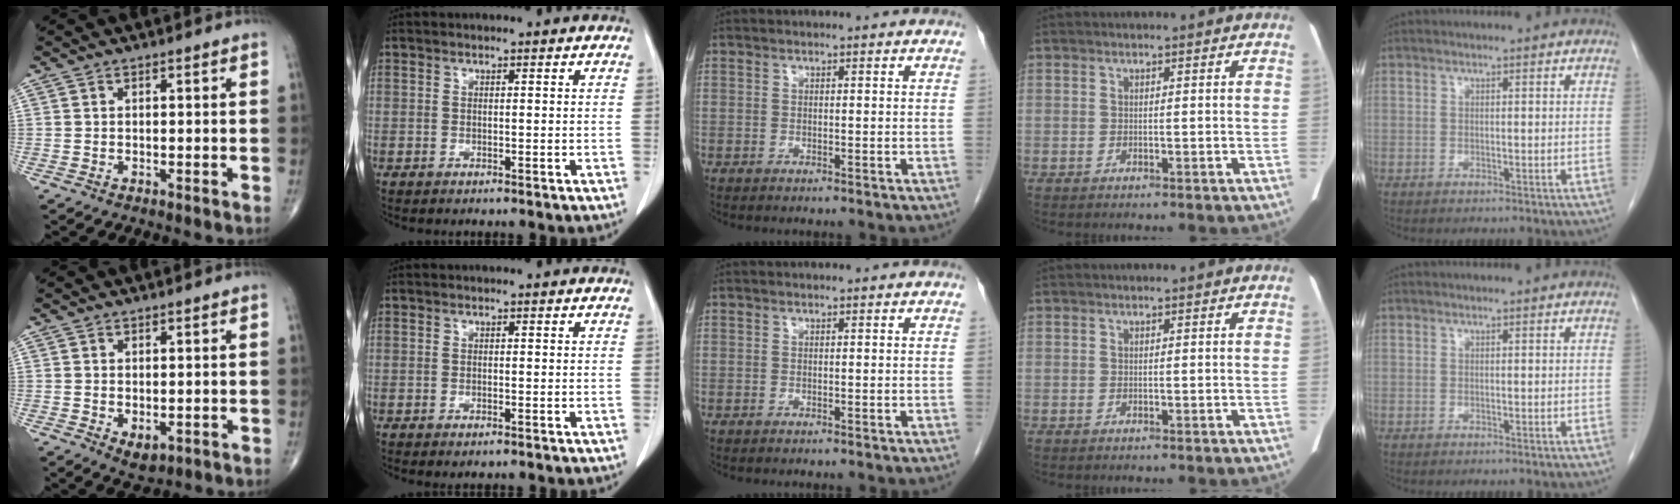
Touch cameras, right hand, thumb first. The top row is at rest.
{"thumb": {"total": 3.0, "force": [-0.5, 1.9, 2.3], "torque": [-0.030, -0.005, 0.003]}, "index": {"total": 0.9, "force": [-0.6, 0.2, 0.7], "torque": [-0.013, -0.002, -0.006]}}